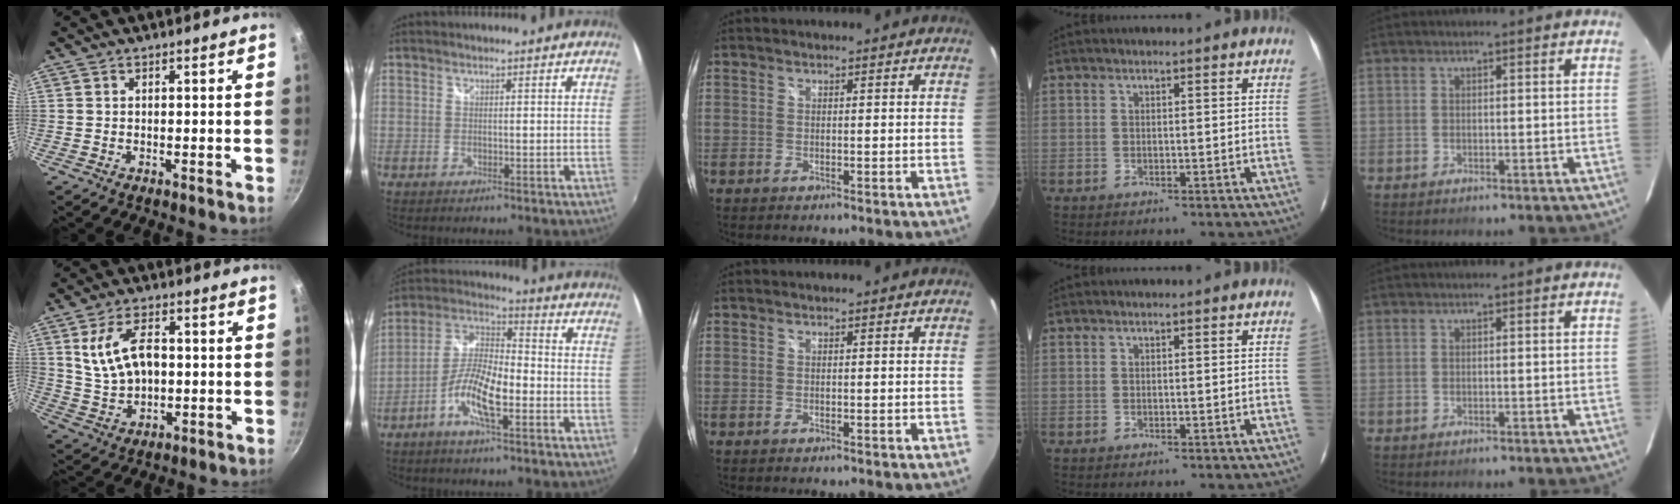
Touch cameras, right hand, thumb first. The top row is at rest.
{"thumb": {"total": 11.1, "force": [1.7, 6.8, 8.6], "torque": [-0.144, -0.001, 0.038]}, "index": {"total": 10.2, "force": [-4.5, 3.0, 8.7], "torque": [-0.186, 0.004, -0.091]}}